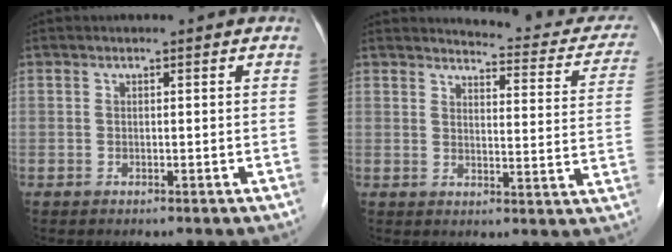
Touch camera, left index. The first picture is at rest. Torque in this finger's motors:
{"motor_torque": [0.59, -1.25, 0.07, 0.01]}